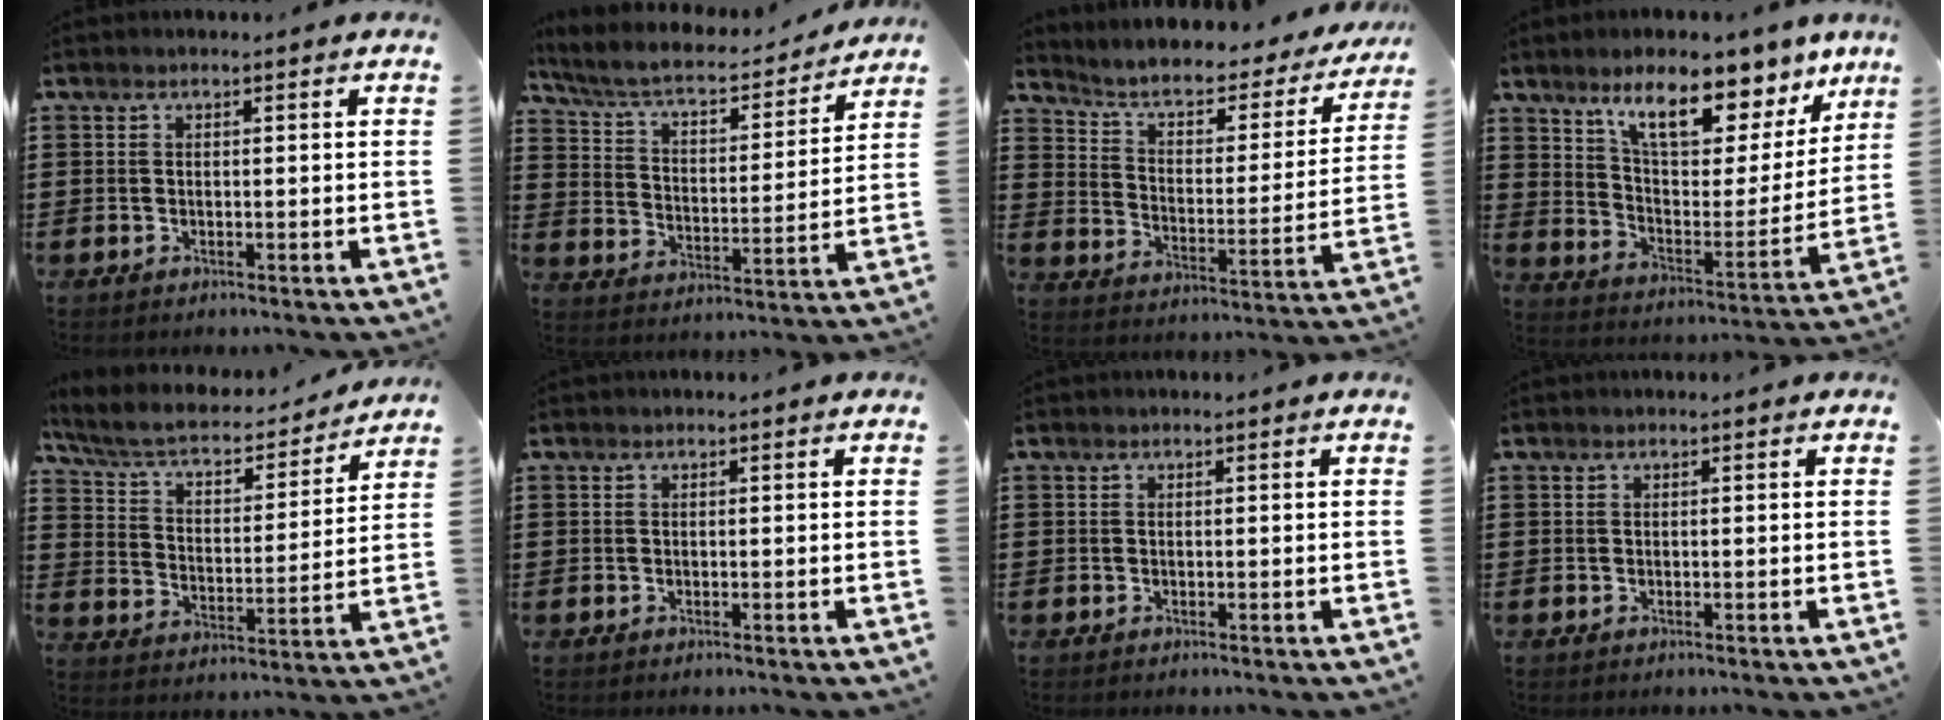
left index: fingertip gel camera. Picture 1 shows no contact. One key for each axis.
{"total": 5.9, "fx": 5.1, "fy": 1.2, "fz": 2.6, "tx": -0.075, "ty": -0.033, "tz": 0.082}
{"total": 4.5, "fx": 3.1, "fy": 1.9, "fz": 2.7, "tx": -0.068, "ty": -0.023, "tz": 0.043}
{"total": 12.0, "fx": 9.5, "fy": 3.2, "fz": 6.7, "tx": -0.135, "ty": -0.053, "tz": 0.161}
{"total": 5.6, "fx": 4.6, "fy": 1.5, "fz": 2.6, "tx": -0.072, "ty": -0.033, "tz": 0.075}
{"total": 0.0}
{"total": 0.0}
{"total": 0.0}